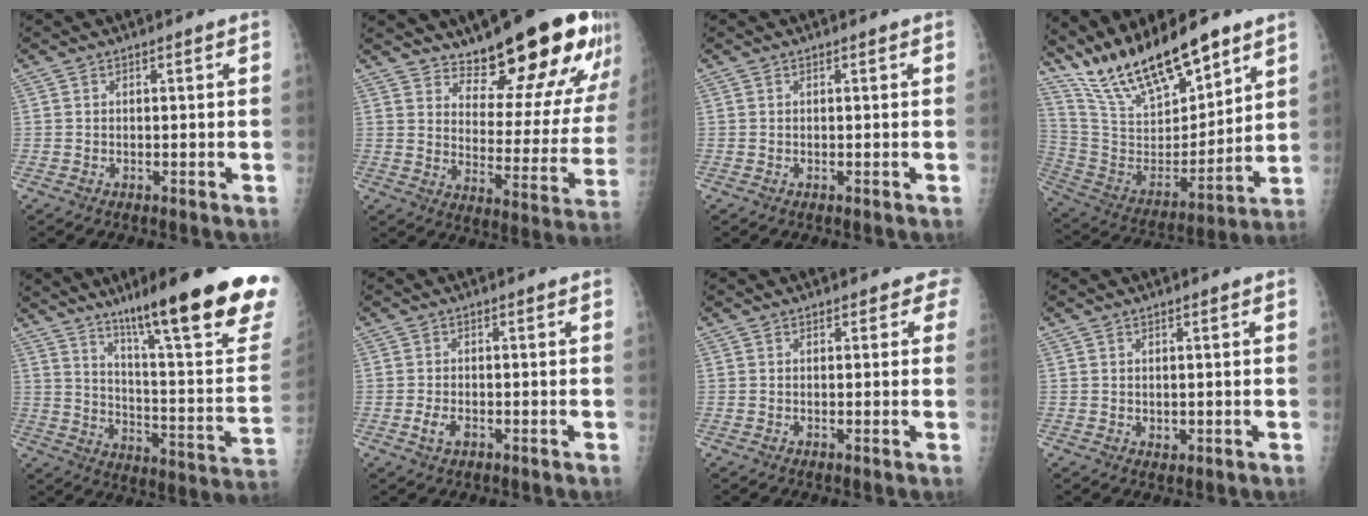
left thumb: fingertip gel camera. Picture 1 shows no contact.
{"total": 20.7, "force": [16.5, 6.0, 10.8], "torque": [-0.107, -0.117, 0.224]}
{"total": 0.0}
{"total": 21.5, "force": [16.6, 6.8, 11.9], "torque": [-0.179, -0.078, 0.312]}
{"total": 28.8, "force": [19.2, 3.4, 21.2], "torque": [-0.255, -0.087, 0.281]}
{"total": 2.3, "force": [-0.8, 1.3, 1.7], "torque": [-0.034, 0.000, -0.014]}
{"total": 2.3, "force": [1.8, 1.3, 0.6], "torque": [0.025, -0.003, 0.006]}
{"total": 1.3, "force": [0.5, 0.9, 0.9], "torque": [-0.013, -0.006, 0.012]}